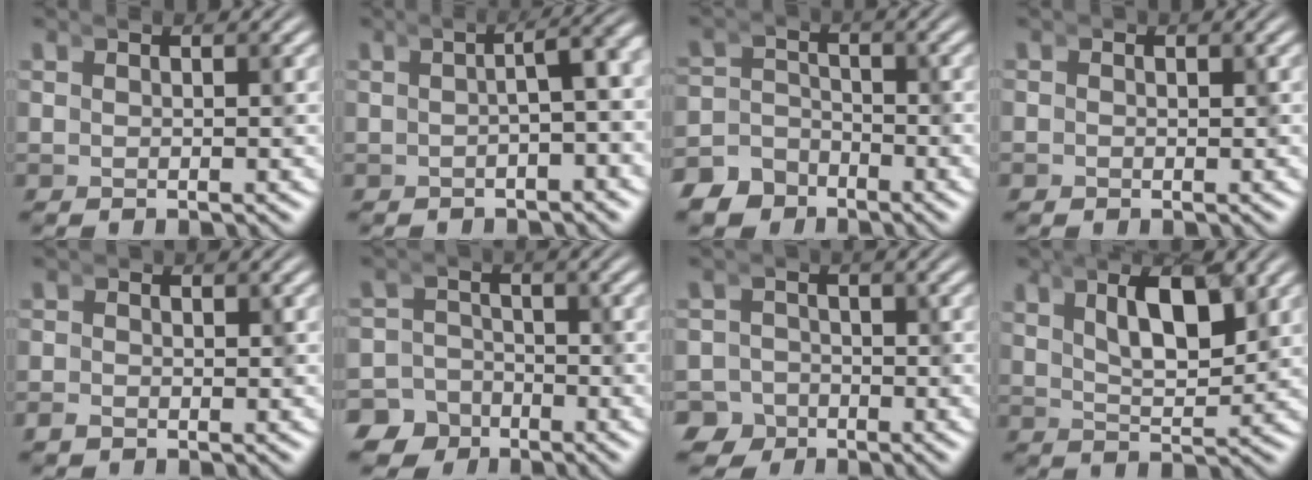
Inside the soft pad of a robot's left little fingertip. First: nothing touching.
{"total": 4.1, "force": [-0.6, 2.1, 3.5], "torque": [-0.031, 0.024, -0.022]}
{"total": 6.1, "force": [-5.6, 2.5, 0.0], "torque": [-0.007, -0.025, -0.100]}
{"total": 0.7, "force": [-0.6, -0.1, -0.4], "torque": [-0.006, -0.007, -0.003]}
{"total": 1.3, "force": [-1.1, -0.4, -0.6], "torque": [-0.005, -0.013, -0.008]}
{"total": 7.0, "force": [-5.4, 4.4, 0.4], "torque": [-0.021, -0.031, -0.097]}
{"total": 5.8, "force": [-4.0, 4.1, 0.7], "torque": [-0.038, -0.036, -0.069]}
{"total": 4.8, "force": [0.5, 2.3, 4.2], "torque": [-0.077, -0.011, 0.009]}